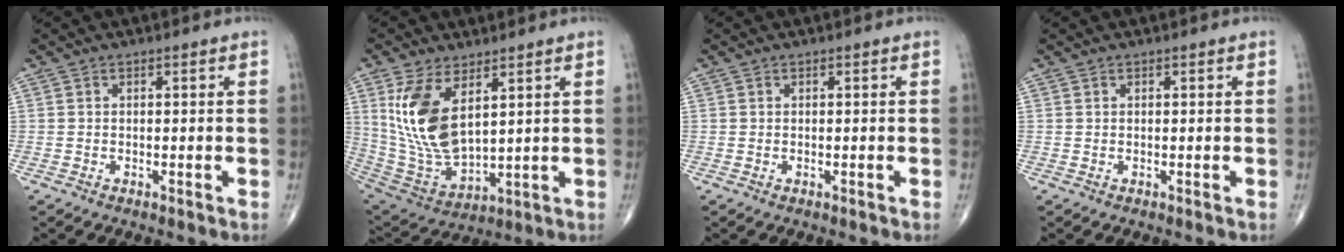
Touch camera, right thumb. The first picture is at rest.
{"total": 15.2, "force": [5.3, 7.5, 12.0], "torque": [-0.230, -0.027, 0.124]}
{"total": 0.0}
{"total": 0.0}